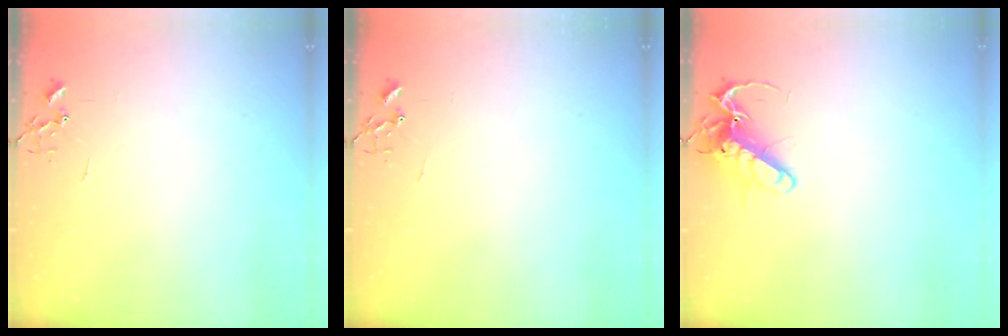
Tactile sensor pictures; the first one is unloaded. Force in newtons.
{"total": 0.0}
{"total": 13.9, "press": 13.8, "slide": 1.7}